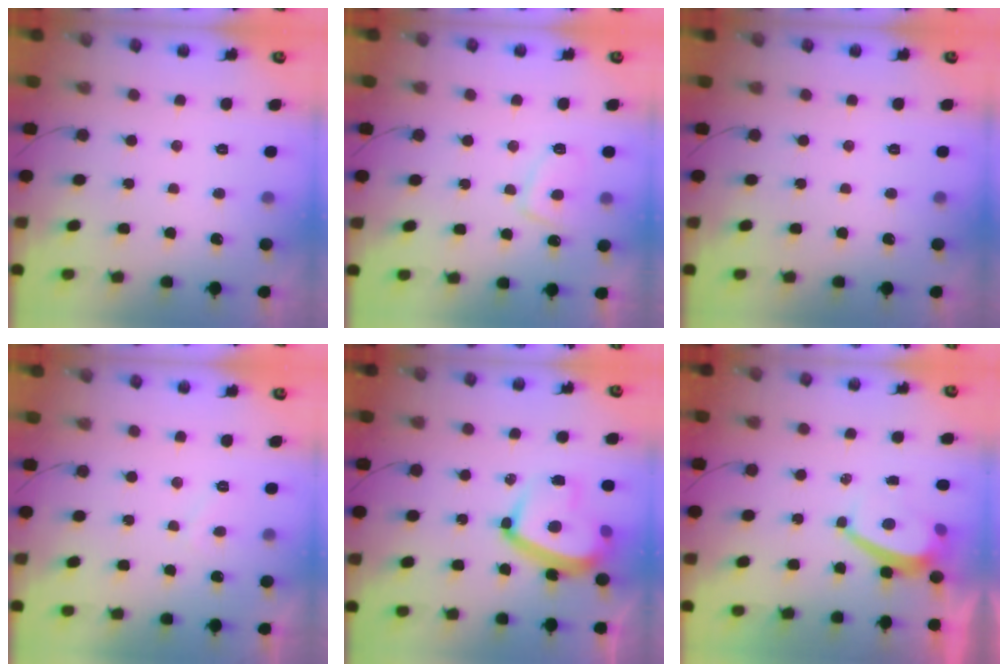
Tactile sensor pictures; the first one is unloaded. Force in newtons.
{"total": 6.0, "press": 5.9, "slide": 1.1}
{"total": 0.0}
{"total": 0.9, "press": 0.7, "slide": 0.6}
{"total": 16.4, "press": 16.3, "slide": 1.2}
{"total": 3.2, "press": 3.1, "slide": 0.6}